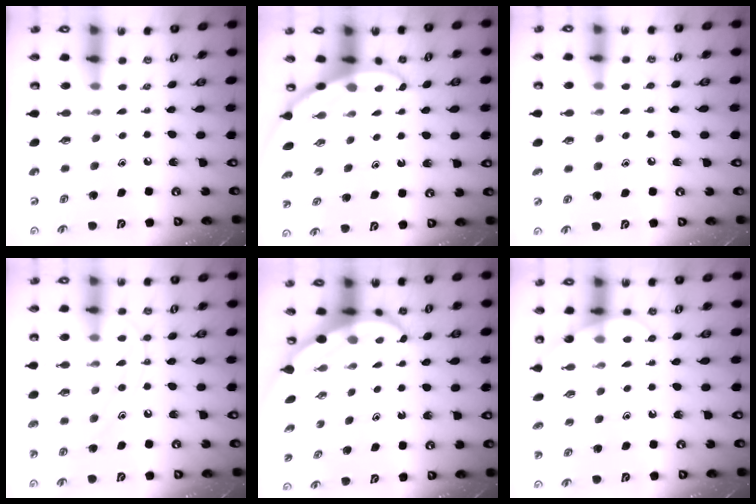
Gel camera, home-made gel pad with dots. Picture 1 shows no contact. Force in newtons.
{"total": 3.2, "press": 3.2, "slide": 0.2}
{"total": 4.6, "press": 4.5, "slide": 0.6}
{"total": 11.6, "press": 11.6, "slide": 1.0}
{"total": 4.5, "press": 4.4, "slide": 0.5}
{"total": 4.6, "press": 4.6, "slide": 0.3}